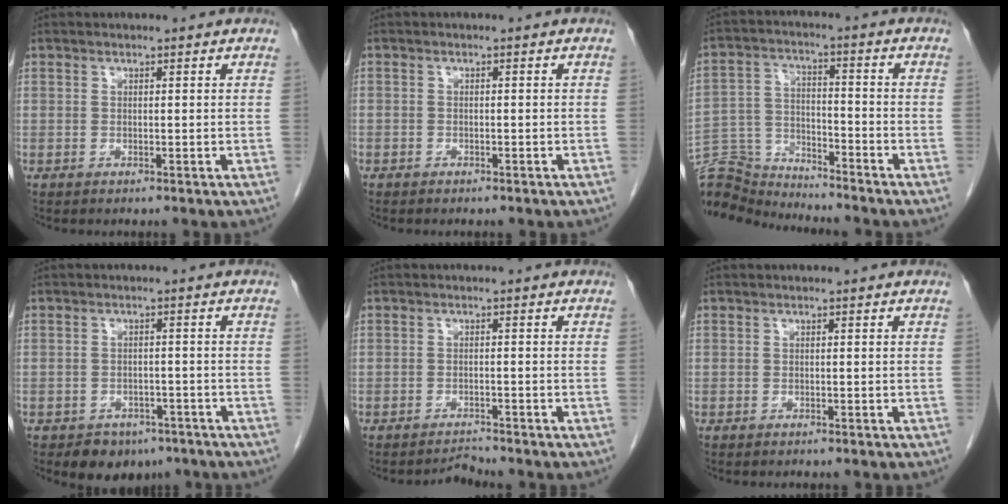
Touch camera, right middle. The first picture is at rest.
{"total": 1.1, "force": [-0.8, 0.8, 0.1], "torque": [-0.009, 0.003, -0.013]}
{"total": 11.1, "force": [-11.0, 0.7, 0.2], "torque": [-0.008, 0.022, -0.206]}
{"total": 4.9, "force": [-3.5, 3.3, 1.2], "torque": [-0.014, 0.005, -0.045]}
{"total": 1.5, "force": [-1.3, -0.3, -0.5], "torque": [0.011, -0.011, -0.019]}
{"total": 0.0}